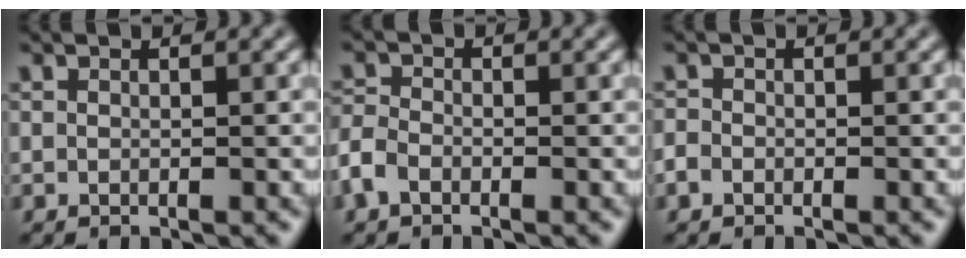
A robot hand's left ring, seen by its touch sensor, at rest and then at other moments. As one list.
[{"total": 2.4, "force": [-1.4, 1.4, 1.4], "torque": [-0.031, 0.003, -0.039]}, {"total": 1.0, "force": [-0.6, 0.8, 0.3], "torque": [-0.005, 0.001, -0.014]}]